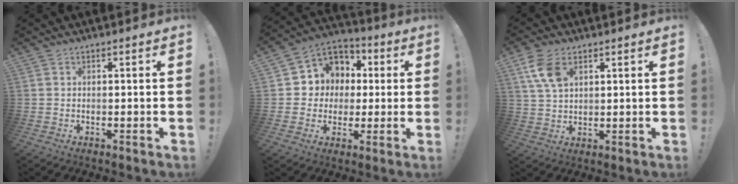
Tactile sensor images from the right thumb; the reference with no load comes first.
{"total": 9.4, "force": [0.4, 9.1, 2.3], "torque": [-0.035, 0.000, 0.021]}
{"total": 8.2, "force": [4.1, 4.6, 5.5], "torque": [-0.107, -0.011, 0.079]}